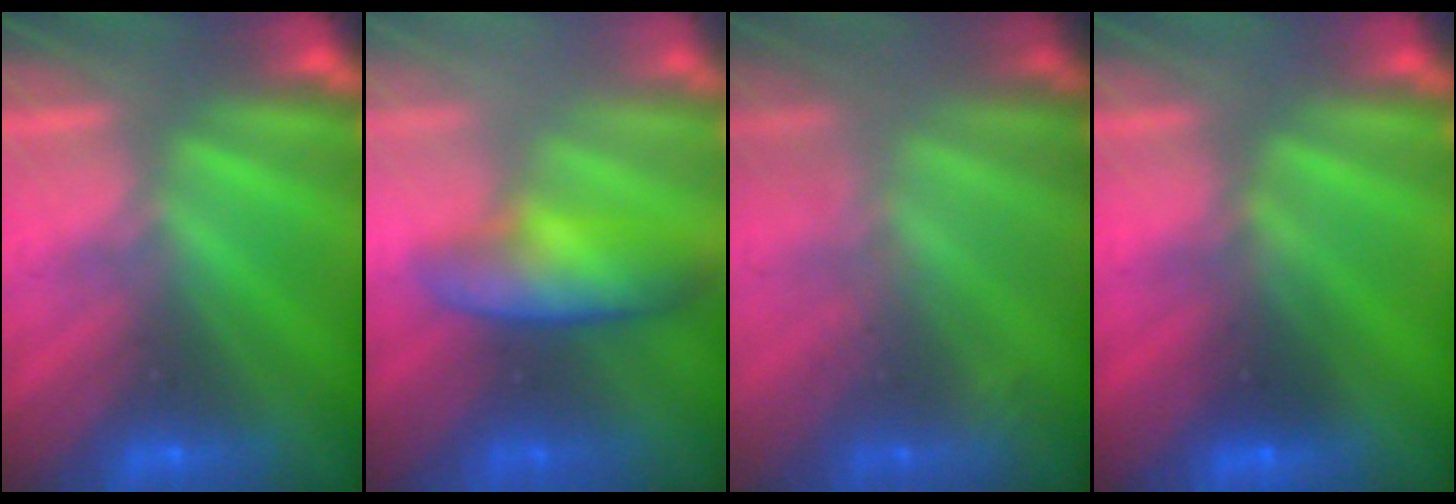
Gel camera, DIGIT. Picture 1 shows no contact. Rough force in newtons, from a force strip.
{"total": 3.5}
{"total": 2.6}
{"total": 2.6}